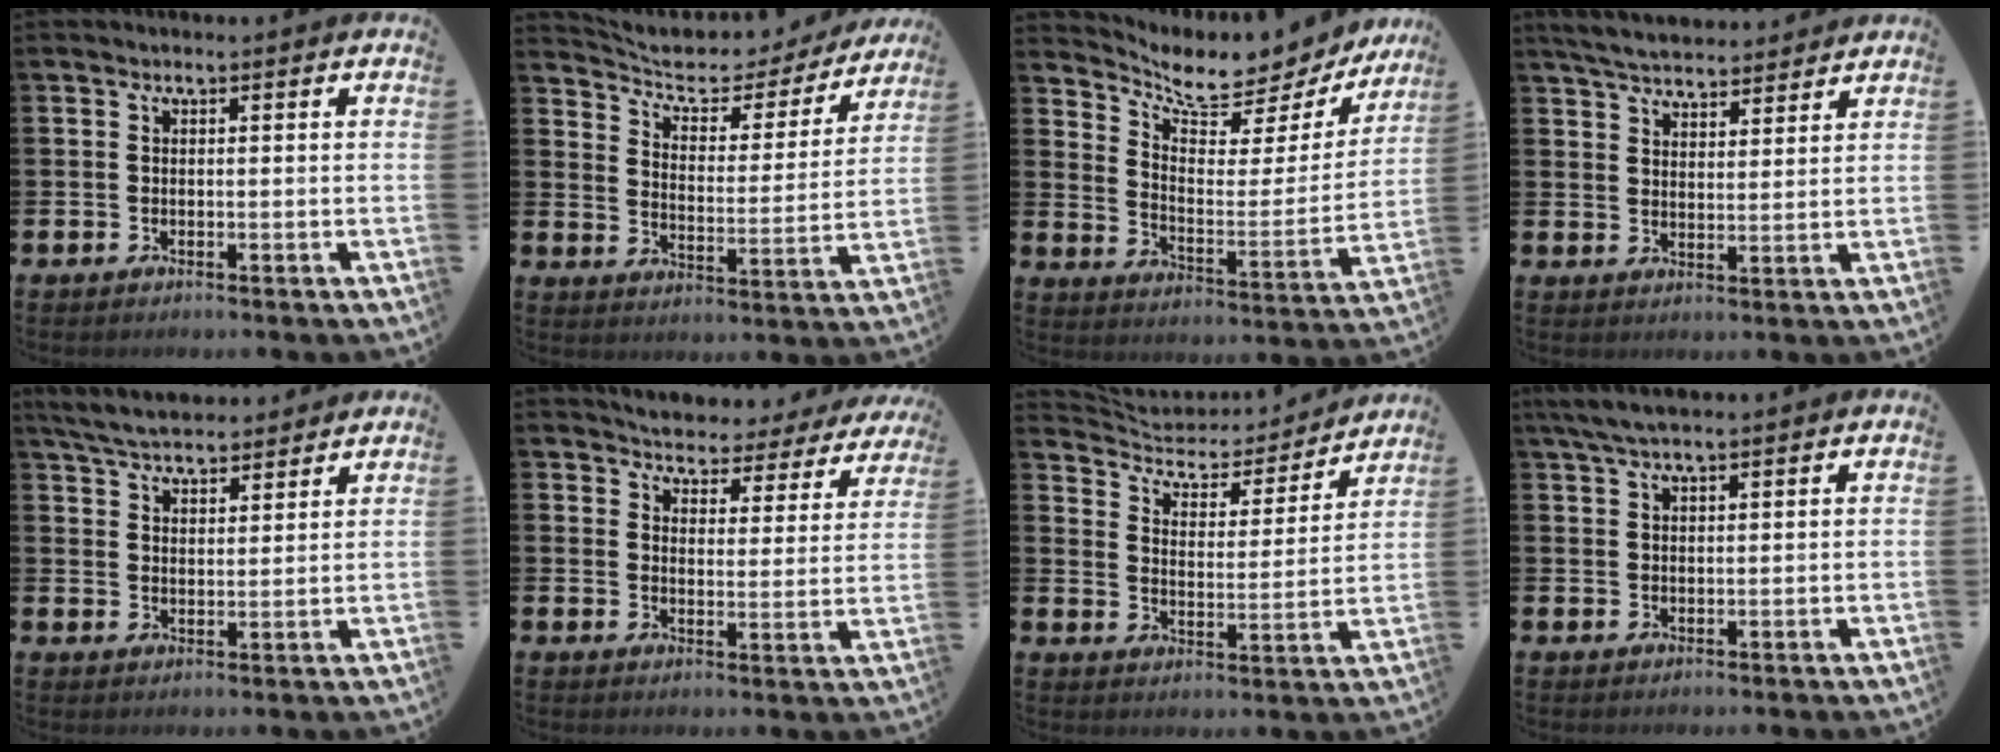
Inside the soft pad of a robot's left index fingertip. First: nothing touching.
{"total": 6.2, "force": [5.7, 2.0, 1.4], "torque": [-0.065, -0.043, 0.095]}
{"total": 7.6, "force": [7.0, 2.0, 2.0], "torque": [-0.068, -0.060, 0.117]}
{"total": 5.4, "force": [5.3, 1.0, 0.7], "torque": [-0.030, -0.025, 0.095]}
{"total": 5.9, "force": [5.7, 1.2, 1.0], "torque": [-0.046, -0.021, 0.104]}
{"total": 4.2, "force": [4.1, 0.6, 0.0], "torque": [-0.022, -0.040, 0.065]}
{"total": 5.8, "force": [5.4, 2.0, 0.9], "torque": [-0.055, -0.043, 0.088]}
{"total": 3.8, "force": [3.2, 0.7, 2.0], "torque": [-0.052, 0.001, 0.060]}